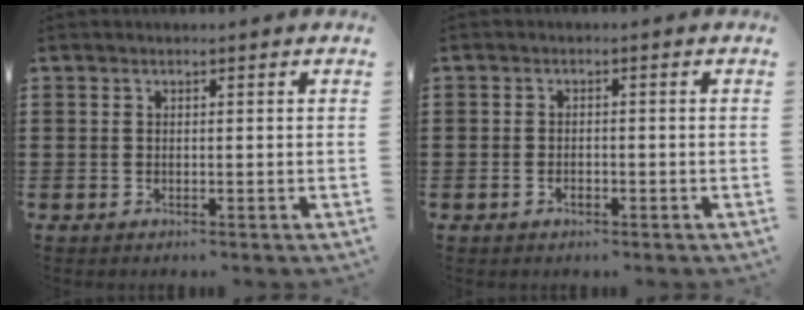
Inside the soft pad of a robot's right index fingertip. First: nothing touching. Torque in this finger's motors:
{"motor_torque": [-0.53, 1.37, -0.01, -0.03]}